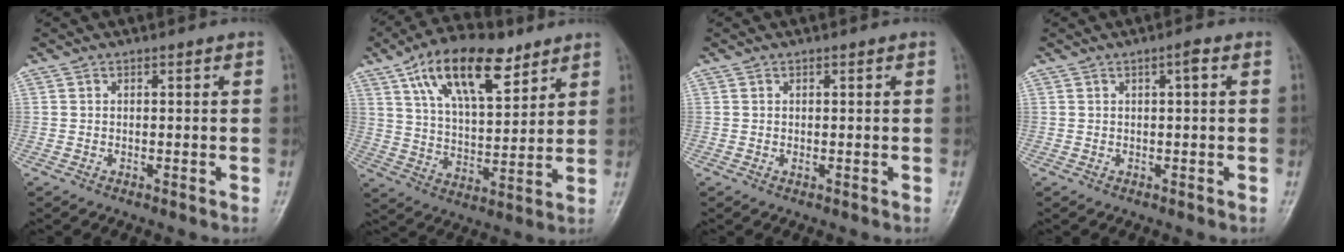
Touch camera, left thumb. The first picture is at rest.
{"total": 17.4, "force": [9.6, 7.9, 12.2], "torque": [-0.170, -0.031, 0.168]}
{"total": 0.6, "force": [0.2, 0.3, 0.4], "torque": [-0.006, -0.001, 0.004]}
{"total": 1.7, "force": [0.5, 0.3, 1.6], "torque": [-0.028, 0.003, 0.006]}